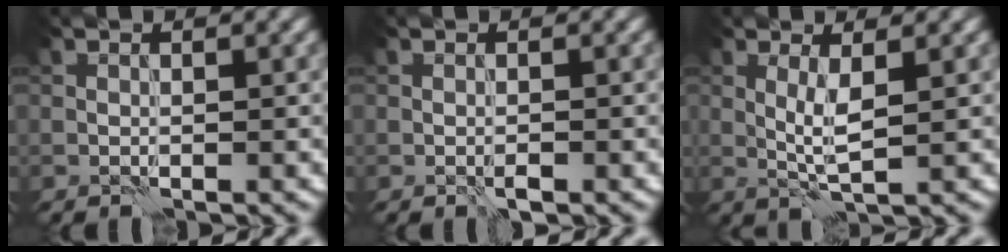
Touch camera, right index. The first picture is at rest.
{"total": 0.8, "force": [-0.5, 0.2, 0.6], "torque": [-0.012, 0.001, -0.009]}
{"total": 2.4, "force": [0.5, 0.1, 2.4], "torque": [-0.052, 0.001, 0.011]}